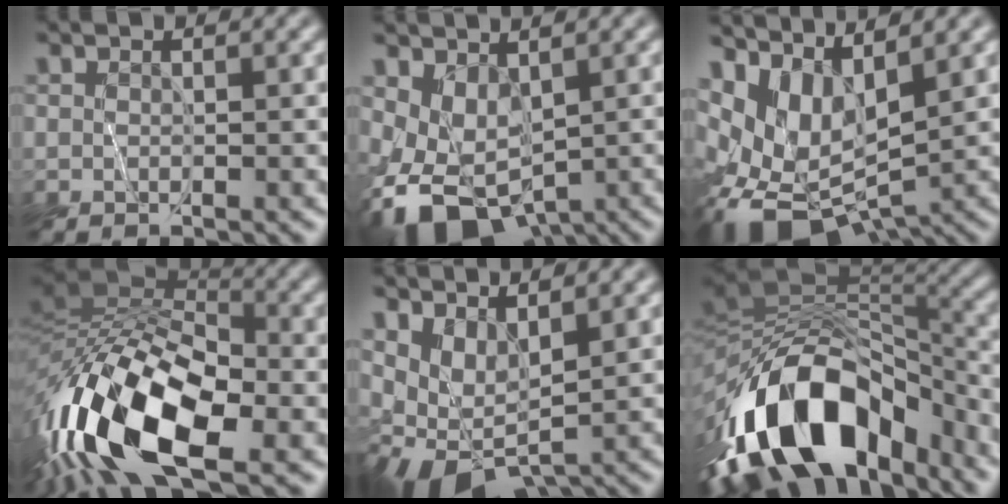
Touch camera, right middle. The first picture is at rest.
{"total": 6.2, "force": [-2.2, 3.9, 4.4], "torque": [-0.088, -0.012, -0.029]}
{"total": 8.6, "force": [-0.8, 5.2, 6.8], "torque": [-0.135, -0.010, -0.008]}
{"total": 15.7, "force": [-6.1, 6.9, 12.7], "torque": [-0.262, 0.015, -0.126]}
{"total": 4.5, "force": [0.3, 2.5, 3.8], "torque": [-0.080, -0.013, 0.012]}
{"total": 14.8, "force": [-7.4, 8.2, 9.9], "torque": [-0.179, 0.007, -0.116]}